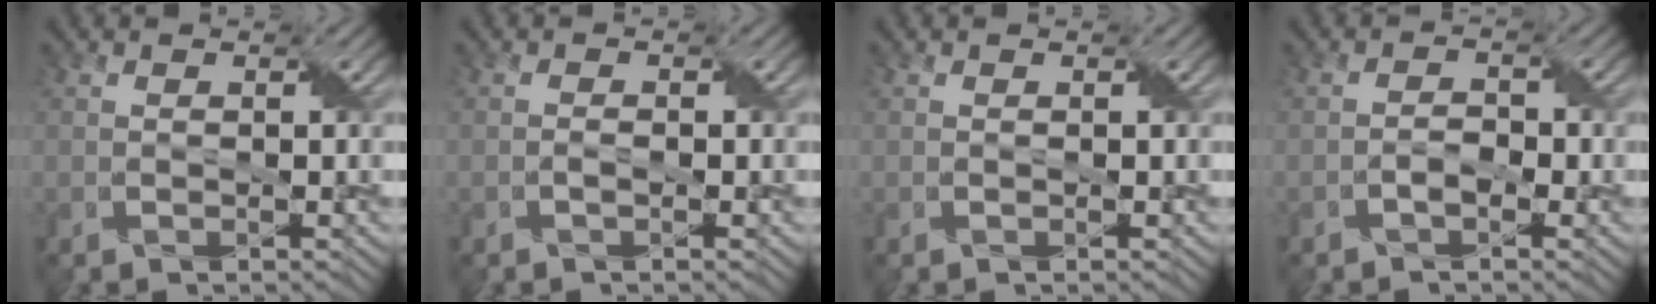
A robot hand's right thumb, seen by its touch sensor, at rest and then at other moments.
{"total": 0.8, "force": [-0.3, 0.3, 0.6], "torque": [-0.015, 0.001, -0.004]}
{"total": 0.0}
{"total": 1.8, "force": [-0.9, 1.0, 1.1], "torque": [-0.023, 0.005, -0.018]}